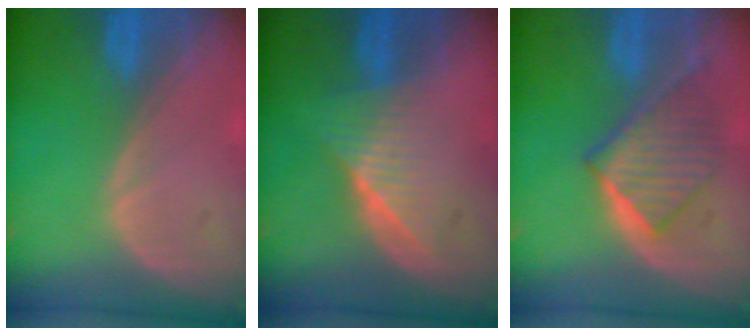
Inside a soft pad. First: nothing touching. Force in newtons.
{"total": 6.4, "press": 6.1, "slide": 2.2}
{"total": 6.7, "press": 6.6, "slide": 0.6}